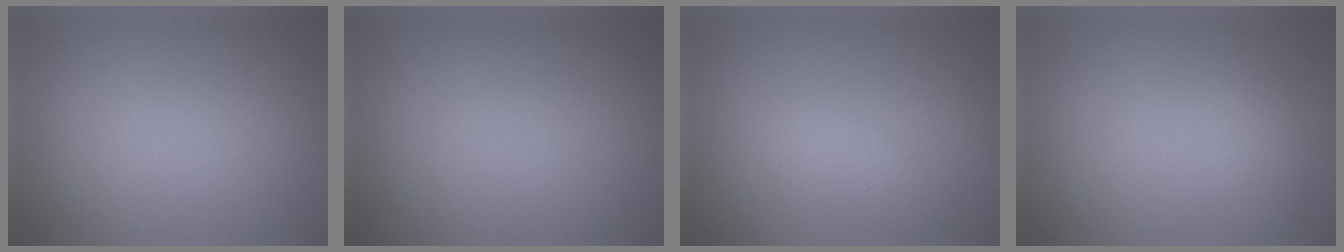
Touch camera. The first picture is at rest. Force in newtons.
{"total": 0.0}
{"total": 2.2, "press": 2.2, "slide": 0.1}
{"total": 1.1, "press": 1.1, "slide": 0.1}